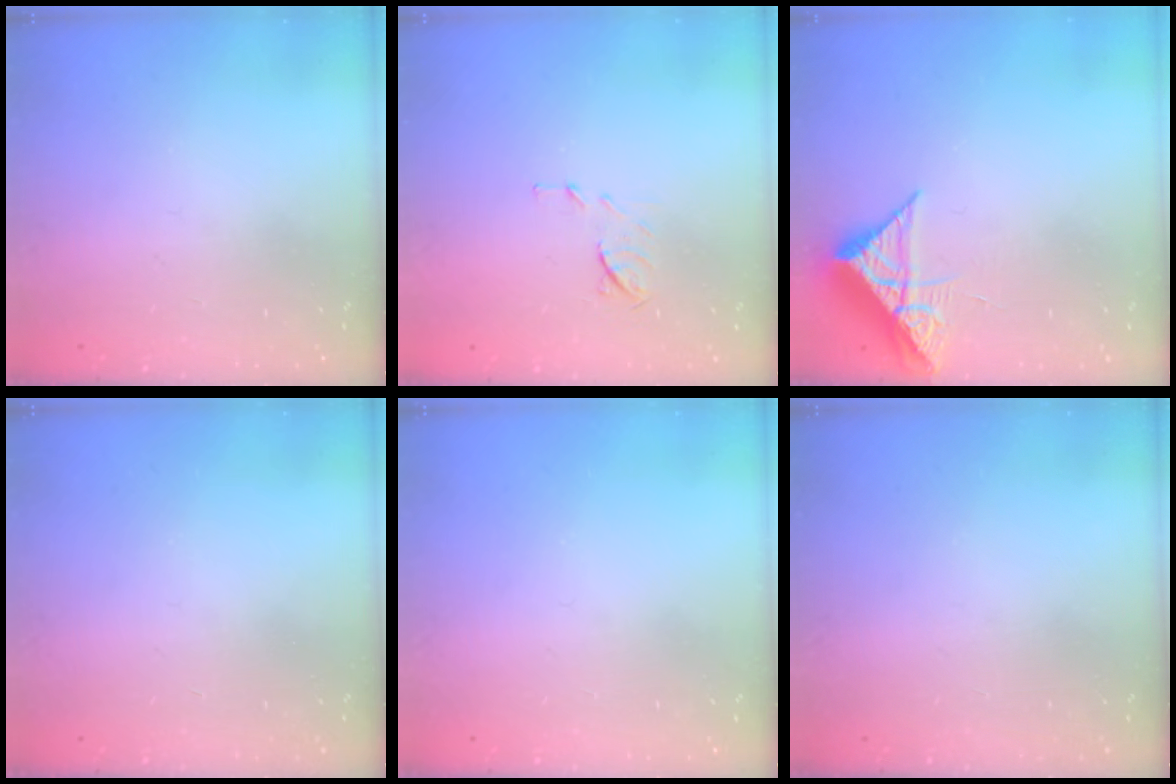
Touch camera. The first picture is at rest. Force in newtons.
{"total": 6.9, "press": 6.9, "slide": 0.7}
{"total": 7.6, "press": 7.6, "slide": 0.4}
{"total": 0.0}
{"total": 0.0}
{"total": 0.0}